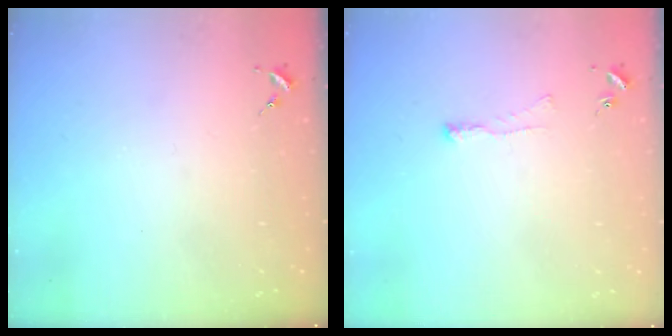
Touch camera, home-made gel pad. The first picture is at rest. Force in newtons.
{"total": 3.2, "press": 3.2, "slide": 0.5}